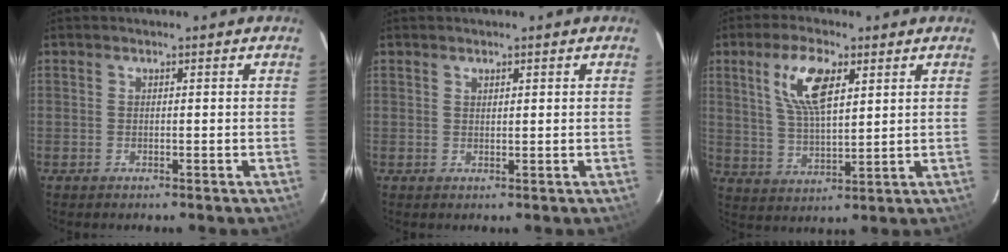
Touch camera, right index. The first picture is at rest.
{"total": 0.9, "force": [0.7, 0.3, 0.5], "torque": [-0.007, 0.002, 0.013]}
{"total": 10.2, "force": [4.4, 3.9, 8.3], "torque": [-0.164, 0.010, 0.087]}